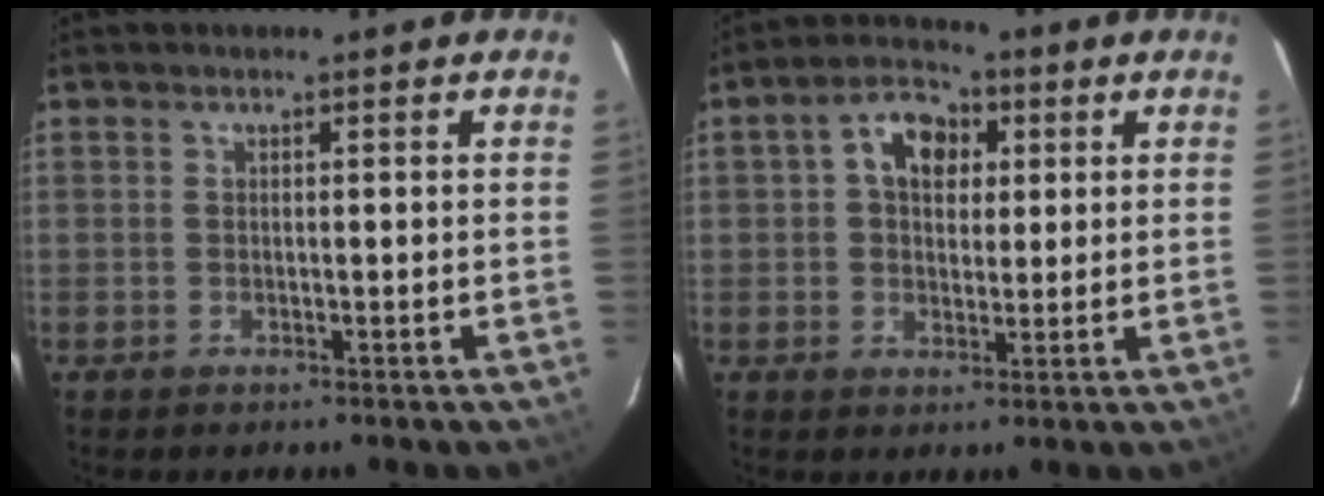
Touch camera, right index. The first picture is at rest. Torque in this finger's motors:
{"motor_torque": [0.41, 0.23, 0.36, 0.08]}